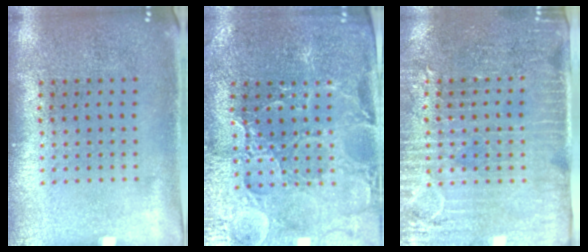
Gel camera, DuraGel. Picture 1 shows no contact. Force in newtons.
{"total": 3.4, "press": 3.4, "slide": 0.6}
{"total": 3.7, "press": 3.2, "slide": 1.7}